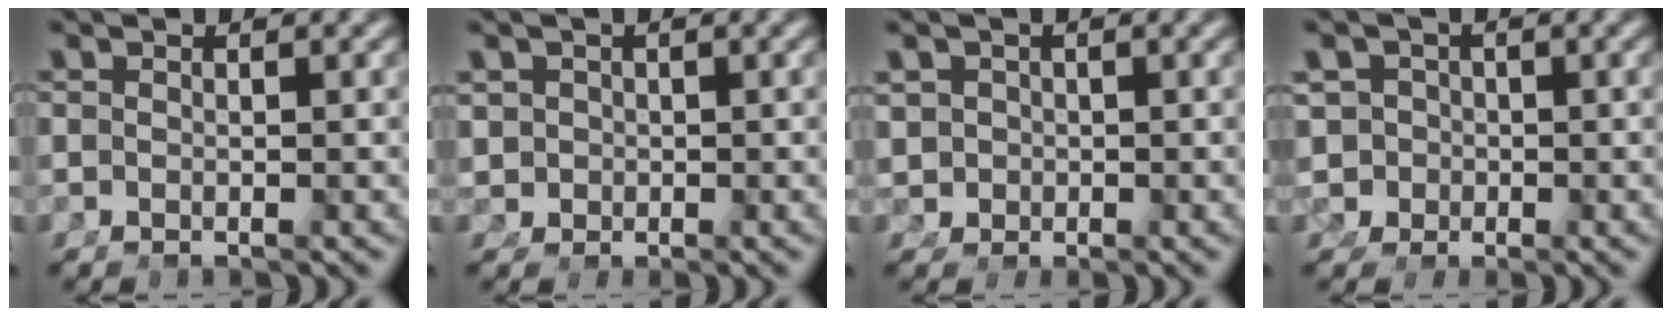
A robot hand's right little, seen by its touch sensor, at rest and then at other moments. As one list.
[{"total": 2.9, "force": [0.1, 2.7, 1.0], "torque": [-0.034, -0.017, 0.010]}, {"total": 4.2, "force": [-0.2, 3.9, 1.5], "torque": [-0.044, -0.023, 0.005]}, {"total": 10.4, "force": [-1.6, 9.8, 3.0], "torque": [-0.097, -0.039, -0.028]}]